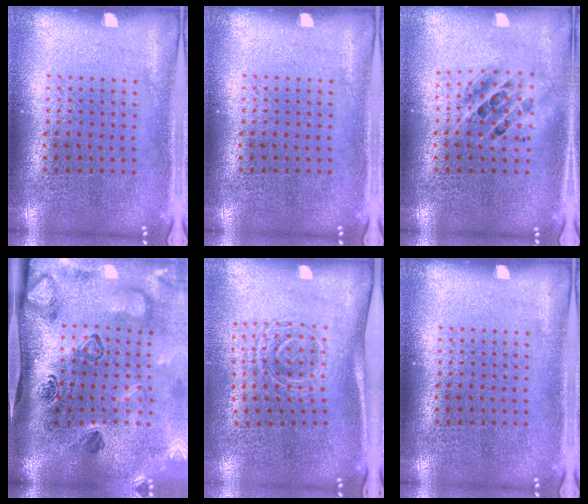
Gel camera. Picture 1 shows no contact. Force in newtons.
{"total": 0.0}
{"total": 1.4, "press": 1.3, "slide": 0.7}
{"total": 4.6, "press": 3.2, "slide": 3.4}
{"total": 1.6, "press": 1.2, "slide": 1.1}
{"total": 0.0}